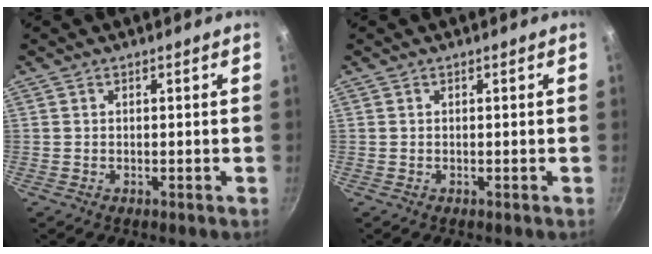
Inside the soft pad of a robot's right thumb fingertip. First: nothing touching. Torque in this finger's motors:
{"motor_torque": [-0.45, -0.46, 0.40, -0.21, 0.07]}